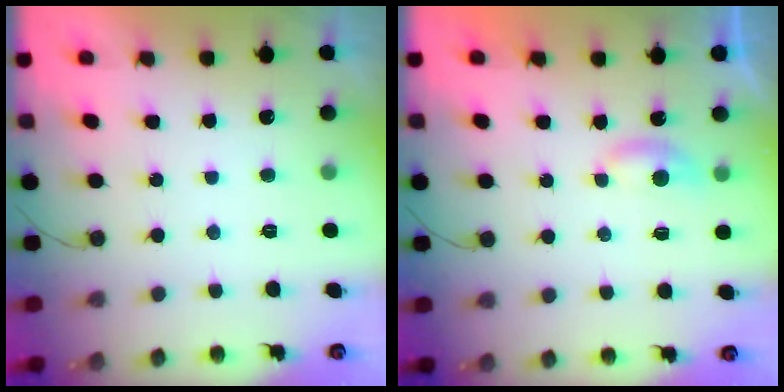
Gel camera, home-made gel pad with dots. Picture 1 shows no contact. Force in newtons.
{"total": 3.5, "press": 3.5, "slide": 0.4}